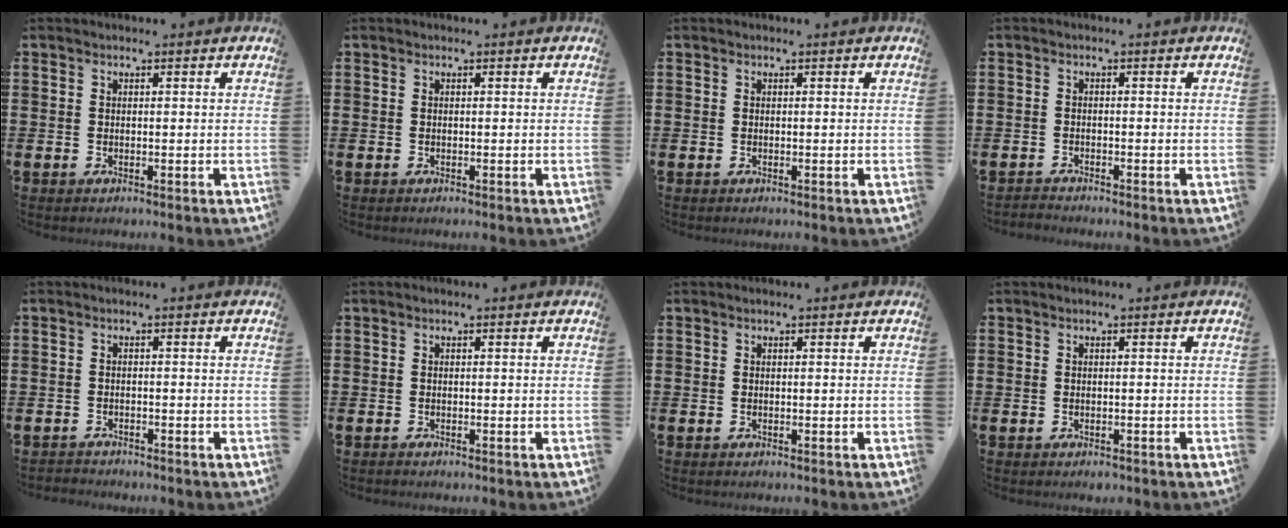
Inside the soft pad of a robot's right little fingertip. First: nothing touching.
{"total": 0.0}
{"total": 0.0}
{"total": 0.9, "force": [-0.9, 0.0, -0.1], "torque": [0.000, 0.000, -0.019]}
{"total": 0.9, "force": [-0.9, 0.1, -0.1], "torque": [0.000, 0.002, -0.020]}
{"total": 0.0}
{"total": 0.0}
{"total": 0.0}